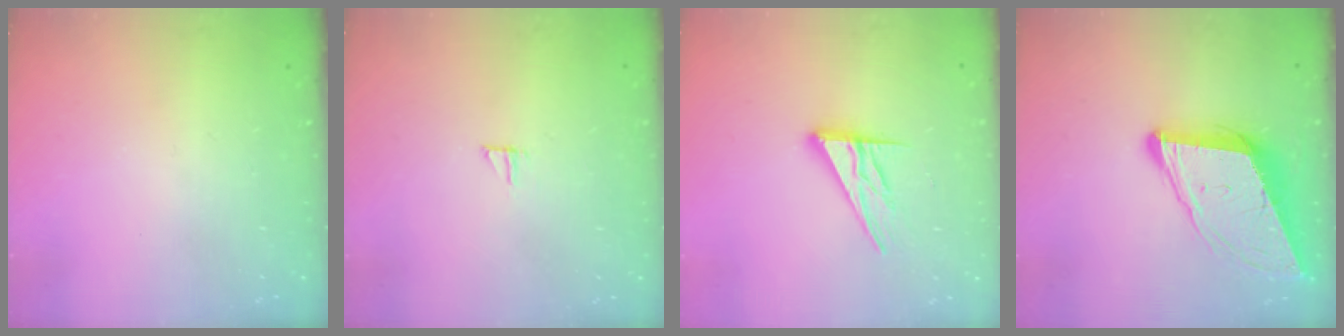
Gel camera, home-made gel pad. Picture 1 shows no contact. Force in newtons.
{"total": 5.4, "press": 5.4, "slide": 0.5}
{"total": 12.6, "press": 12.5, "slide": 1.1}
{"total": 12.6, "press": 12.0, "slide": 3.9}